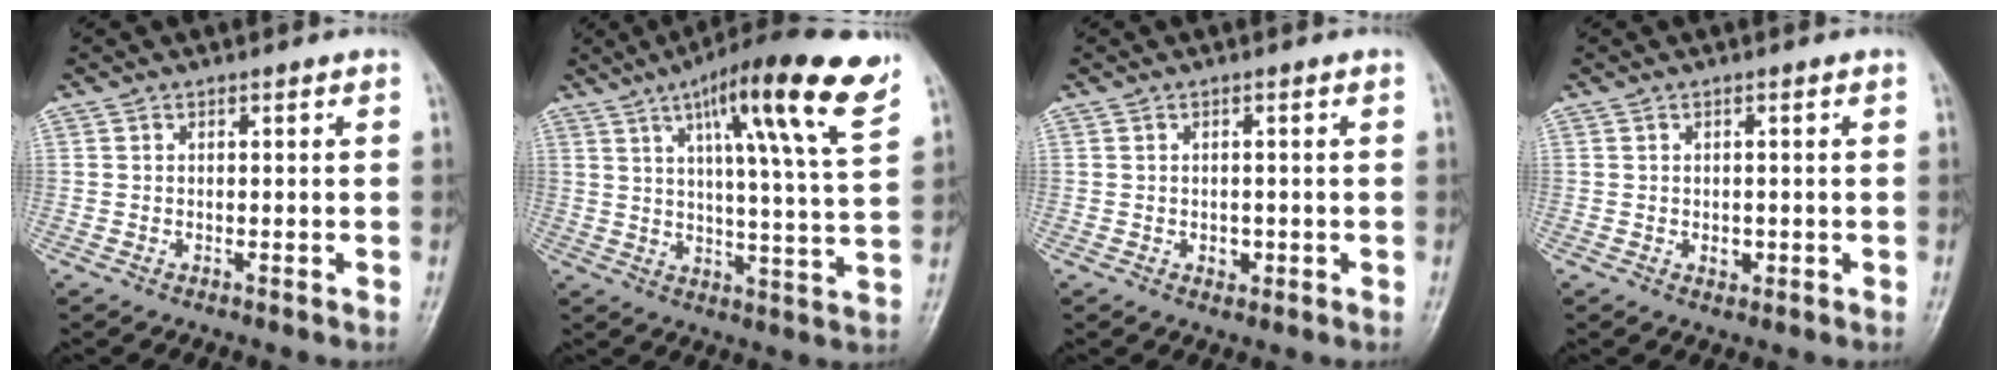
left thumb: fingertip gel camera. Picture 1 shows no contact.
{"total": 19.4, "force": [10.6, 2.4, 16.0], "torque": [-0.219, -0.034, 0.154]}
{"total": 1.8, "force": [-0.4, 1.5, 1.0], "torque": [-0.001, 0.004, -0.002]}
{"total": 1.7, "force": [-0.3, 1.4, 1.0], "torque": [-0.004, 0.002, -0.001]}